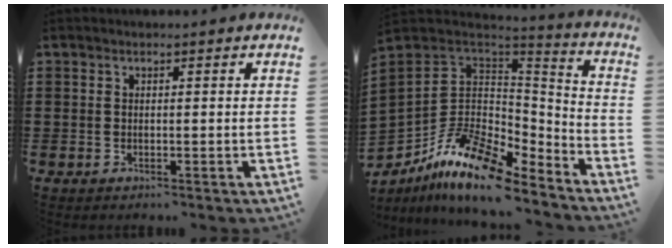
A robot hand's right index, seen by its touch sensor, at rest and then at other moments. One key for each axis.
{"total": 13.5, "fx": -8.8, "fy": 6.2, "fz": 8.1, "tx": -0.177, "ty": 0.018, "tz": -0.163}